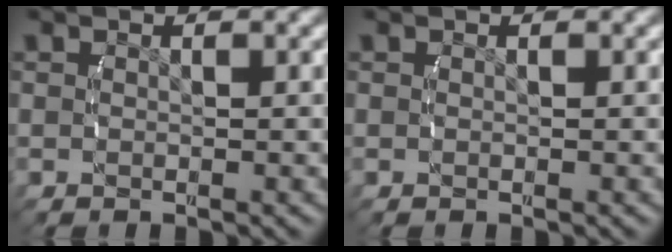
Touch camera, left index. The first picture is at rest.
{"total": 0.0}